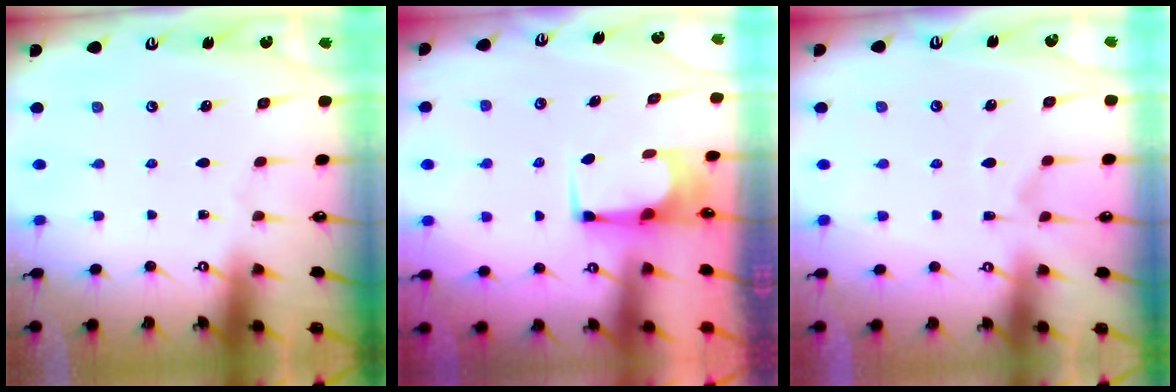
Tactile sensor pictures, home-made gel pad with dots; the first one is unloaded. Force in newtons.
{"total": 2.1, "press": 2.1, "slide": 0.2}
{"total": 5.7, "press": 5.5, "slide": 1.4}